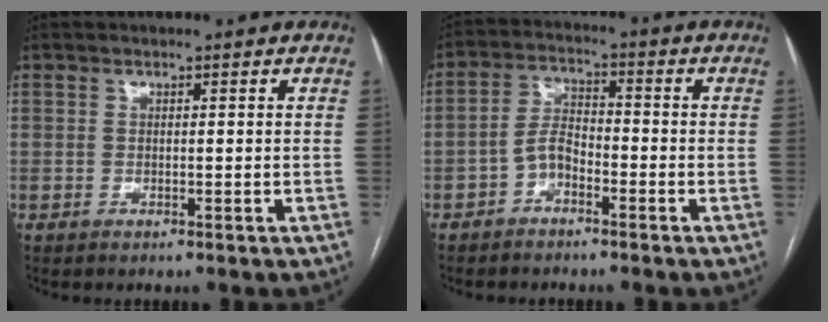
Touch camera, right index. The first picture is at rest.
{"total": 4.4, "force": [-2.3, 2.3, 2.8], "torque": [-0.058, 0.013, -0.048]}